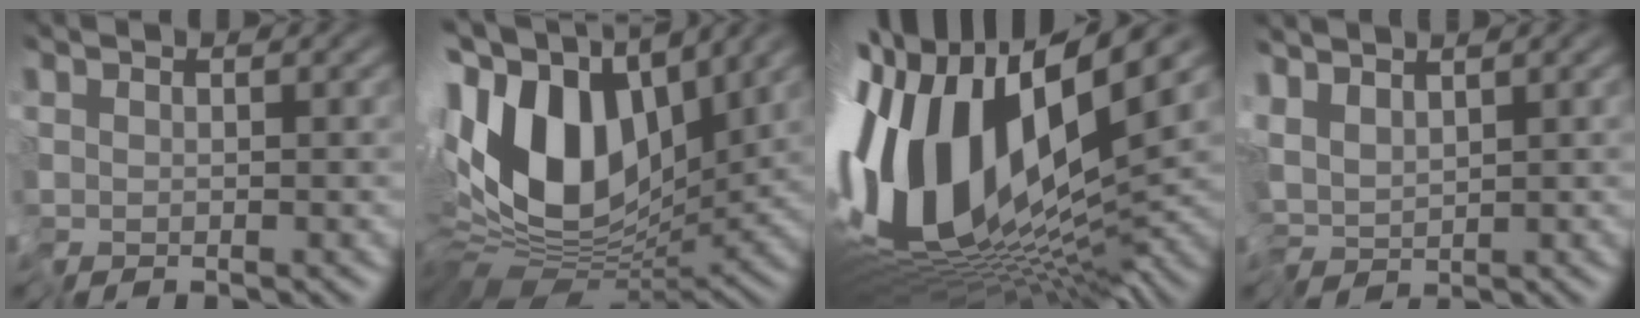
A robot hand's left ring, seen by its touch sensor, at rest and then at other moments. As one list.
[{"total": 12.5, "force": [1.6, 7.2, 10.1], "torque": [-0.191, 0.010, 0.016]}, {"total": 17.1, "force": [1.1, 6.6, 15.7], "torque": [-0.311, -0.005, 0.016]}, {"total": 2.7, "force": [0.6, 1.2, 2.3], "torque": [-0.038, -0.003, 0.014]}]